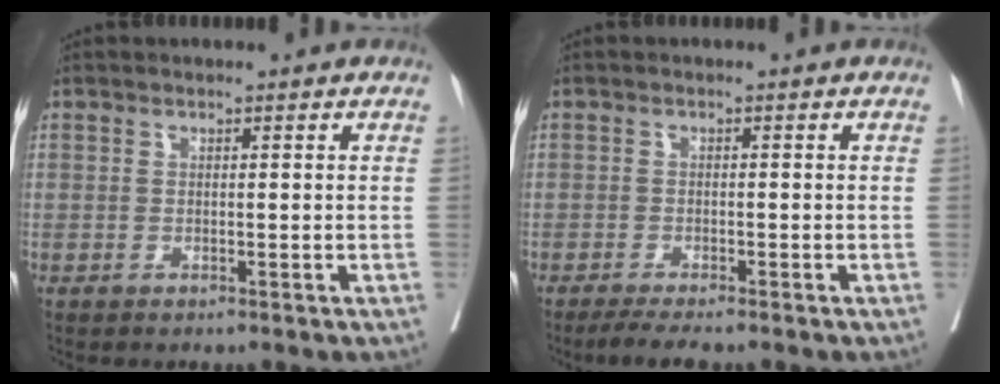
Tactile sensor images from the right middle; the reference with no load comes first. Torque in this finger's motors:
{"motor_torque": [0.01, 0.01, 0.00, 0.01]}